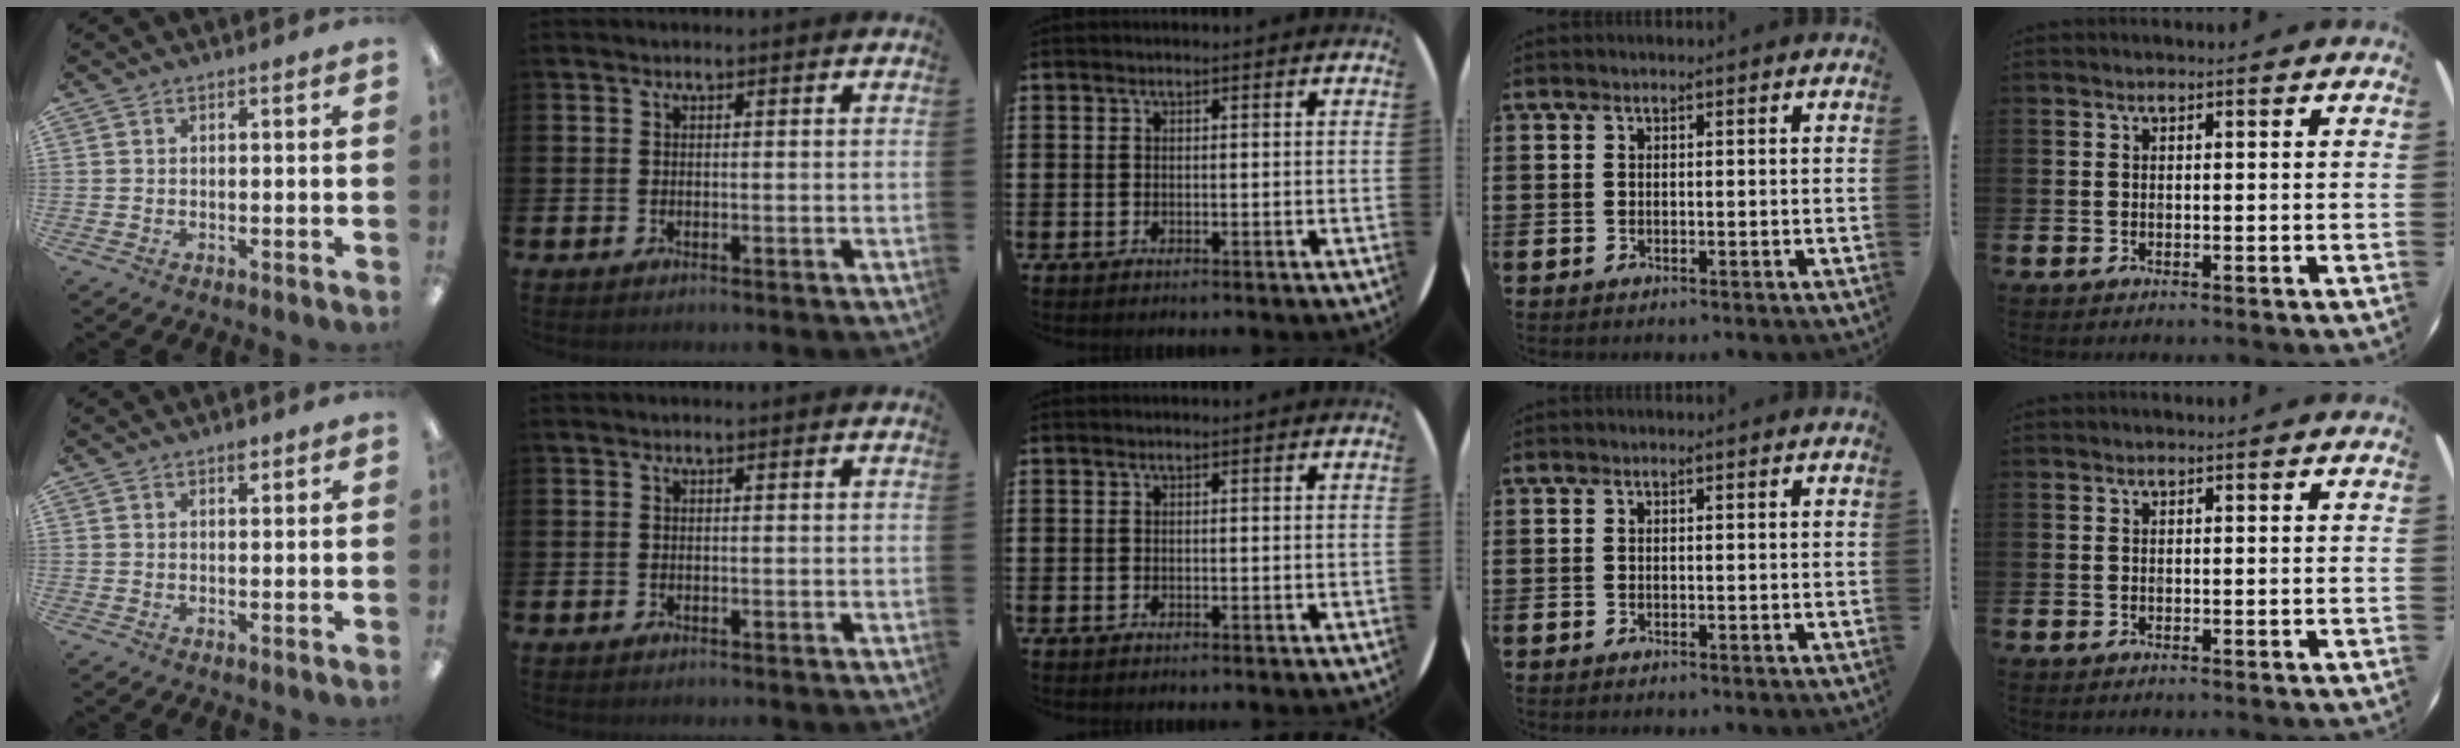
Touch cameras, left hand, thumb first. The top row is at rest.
{"thumb": {"total": 1.9, "force": [1.3, 0.8, 1.1], "torque": [0.000, -0.009, 0.017]}}